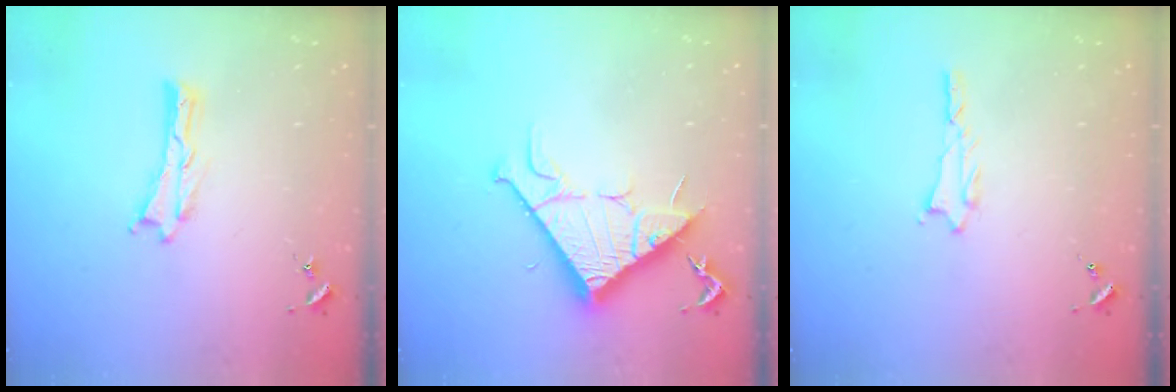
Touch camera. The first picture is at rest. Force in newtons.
{"total": 11.4, "press": 11.4, "slide": 0.1}
{"total": 0.9, "press": 0.9, "slide": 0.2}